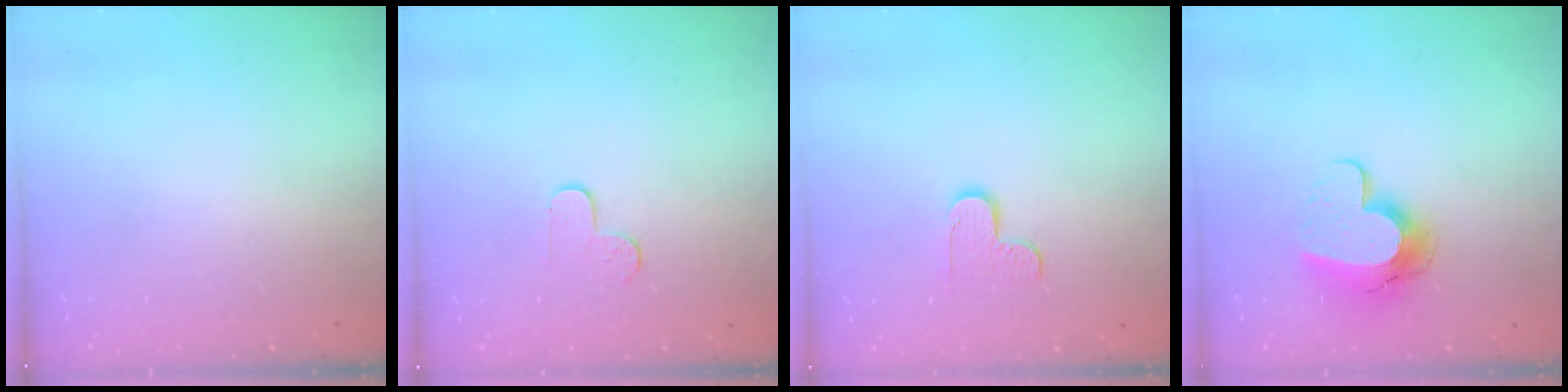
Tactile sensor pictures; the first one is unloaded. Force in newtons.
{"total": 3.7, "press": 3.6, "slide": 0.4}
{"total": 6.1, "press": 6.1, "slide": 0.4}
{"total": 12.6, "press": 12.5, "slide": 1.1}